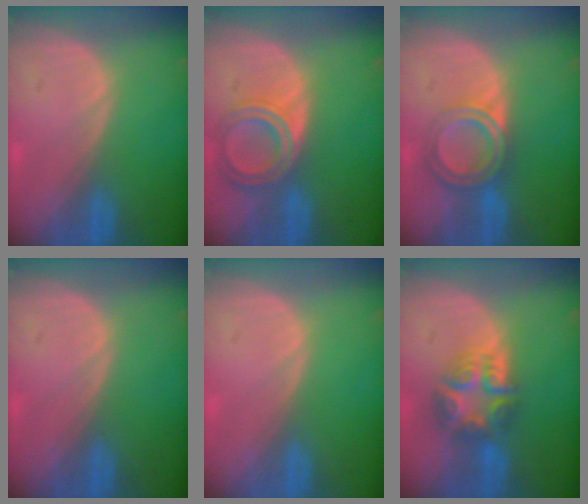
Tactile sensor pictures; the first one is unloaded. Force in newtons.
{"total": 6.6, "press": 5.9, "slide": 2.9}
{"total": 6.4, "press": 5.4, "slide": 3.4}
{"total": 0.0}
{"total": 0.0}
{"total": 7.9, "press": 6.7, "slide": 4.2}